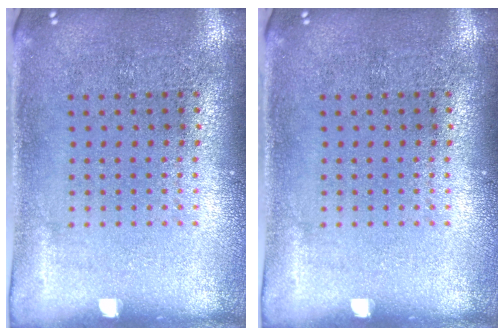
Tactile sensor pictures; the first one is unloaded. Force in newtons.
{"total": 0.0}